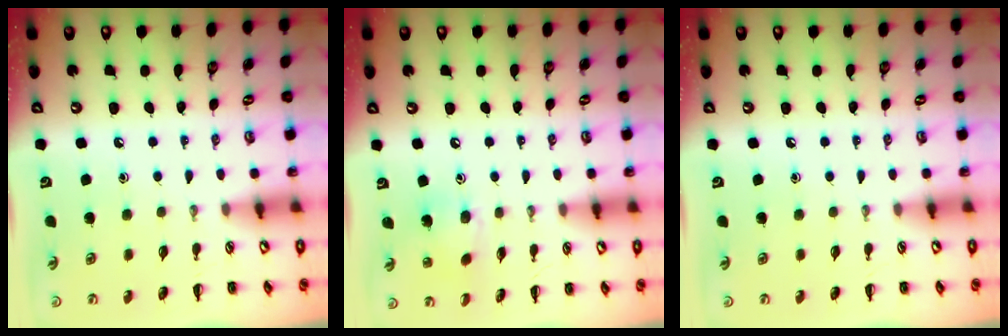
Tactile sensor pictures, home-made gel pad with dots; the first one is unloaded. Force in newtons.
{"total": 7.6, "press": 7.4, "slide": 1.9}
{"total": 0.0}